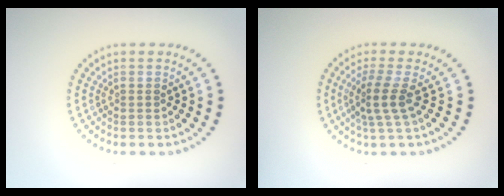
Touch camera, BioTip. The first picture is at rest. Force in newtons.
{"total": 2.7, "press": 1.9, "slide": 2.0}